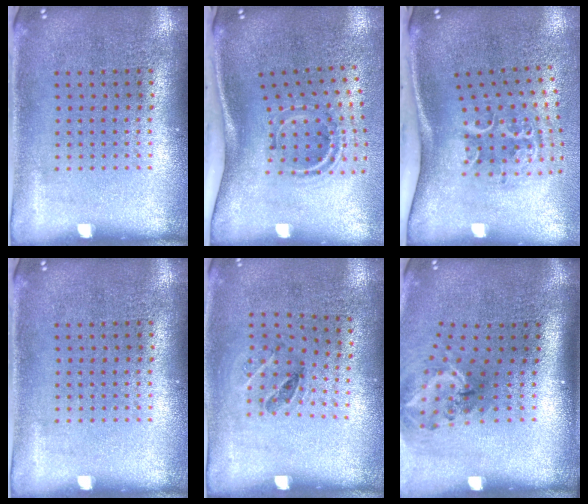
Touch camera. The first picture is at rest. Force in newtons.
{"total": 2.2, "press": 1.2, "slide": 1.8}
{"total": 2.3, "press": 1.4, "slide": 1.9}
{"total": 0.0}
{"total": 1.2, "press": 0.8, "slide": 0.9}
{"total": 1.9, "press": 1.3, "slide": 1.4}